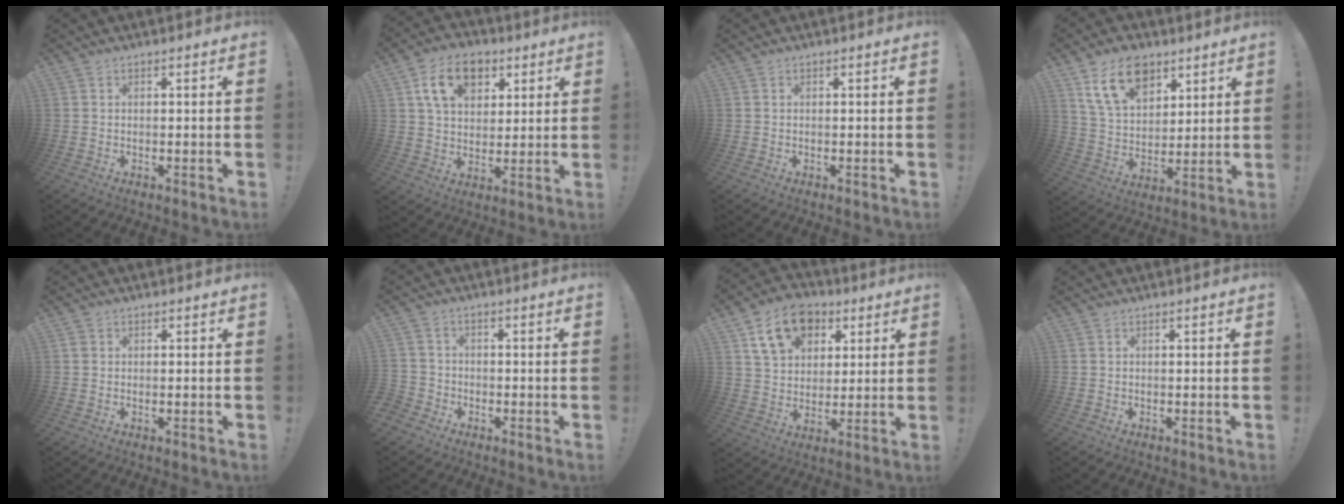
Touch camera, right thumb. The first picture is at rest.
{"total": 13.5, "force": [6.3, 9.3, 7.4], "torque": [-0.111, -0.011, 0.119]}
{"total": 0.0}
{"total": 14.9, "force": [8.4, 9.7, 7.6], "torque": [-0.123, -0.034, 0.159]}
{"total": 0.7, "force": [-0.1, 0.7, 0.3], "torque": [-0.004, 0.004, -0.001]}
{"total": 3.6, "force": [-2.2, 2.7, 0.8], "torque": [-0.026, 0.013, -0.040]}
{"total": 14.7, "force": [7.0, 10.7, 7.1], "torque": [-0.106, -0.021, 0.136]}
{"total": 0.0}